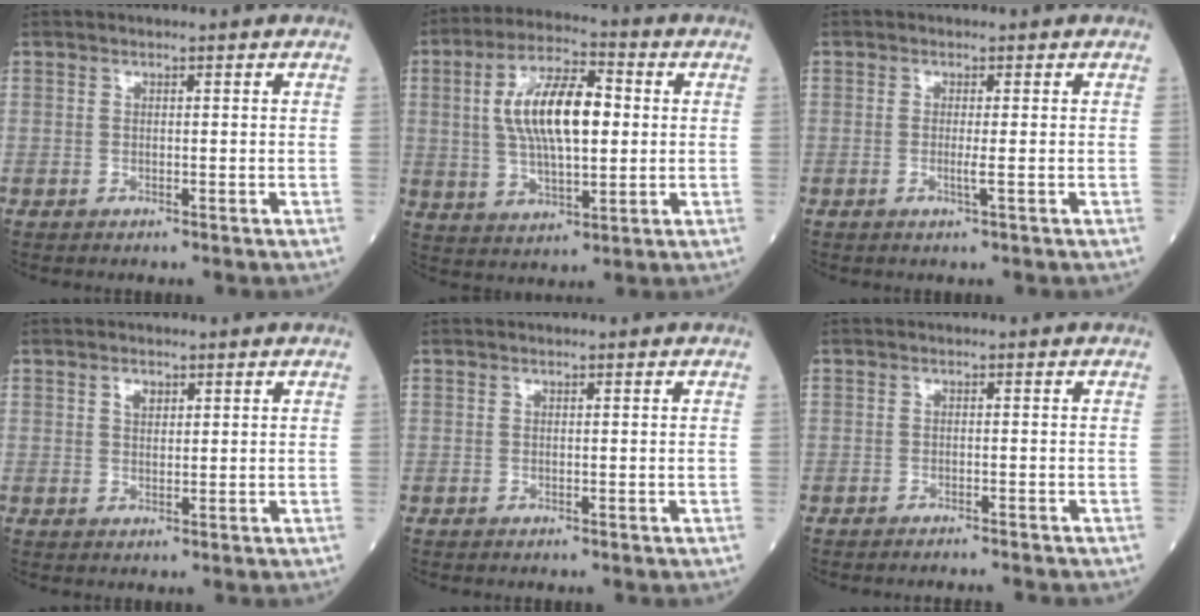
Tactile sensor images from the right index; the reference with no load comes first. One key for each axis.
{"total": 12.9, "fx": 1.7, "fy": 4.6, "fz": 12.0, "tx": -0.230, "ty": 0.017, "tz": 0.030}
{"total": 1.5, "fx": -0.3, "fy": -0.3, "fz": 1.4, "tx": -0.031, "ty": -0.004, "tz": -0.008}
{"total": 1.8, "fx": 1.0, "fy": 1.0, "fz": 1.1, "tx": -0.018, "ty": 0.001, "tz": 0.018}
{"total": 0.0}
{"total": 2.9, "fx": -2.9, "fy": -0.4, "fz": 0.4, "tx": 0.000, "ty": -0.007, "tz": -0.038}